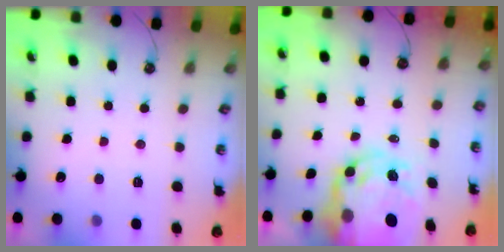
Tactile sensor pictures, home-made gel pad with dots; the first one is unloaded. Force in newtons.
{"total": 13.4, "press": 13.4, "slide": 0.9}